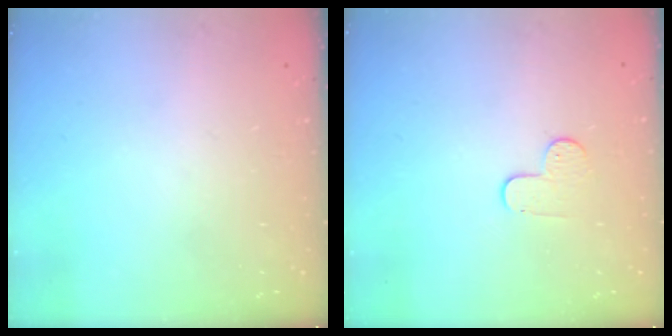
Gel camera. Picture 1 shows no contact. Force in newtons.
{"total": 6.2, "press": 6.2, "slide": 0.6}